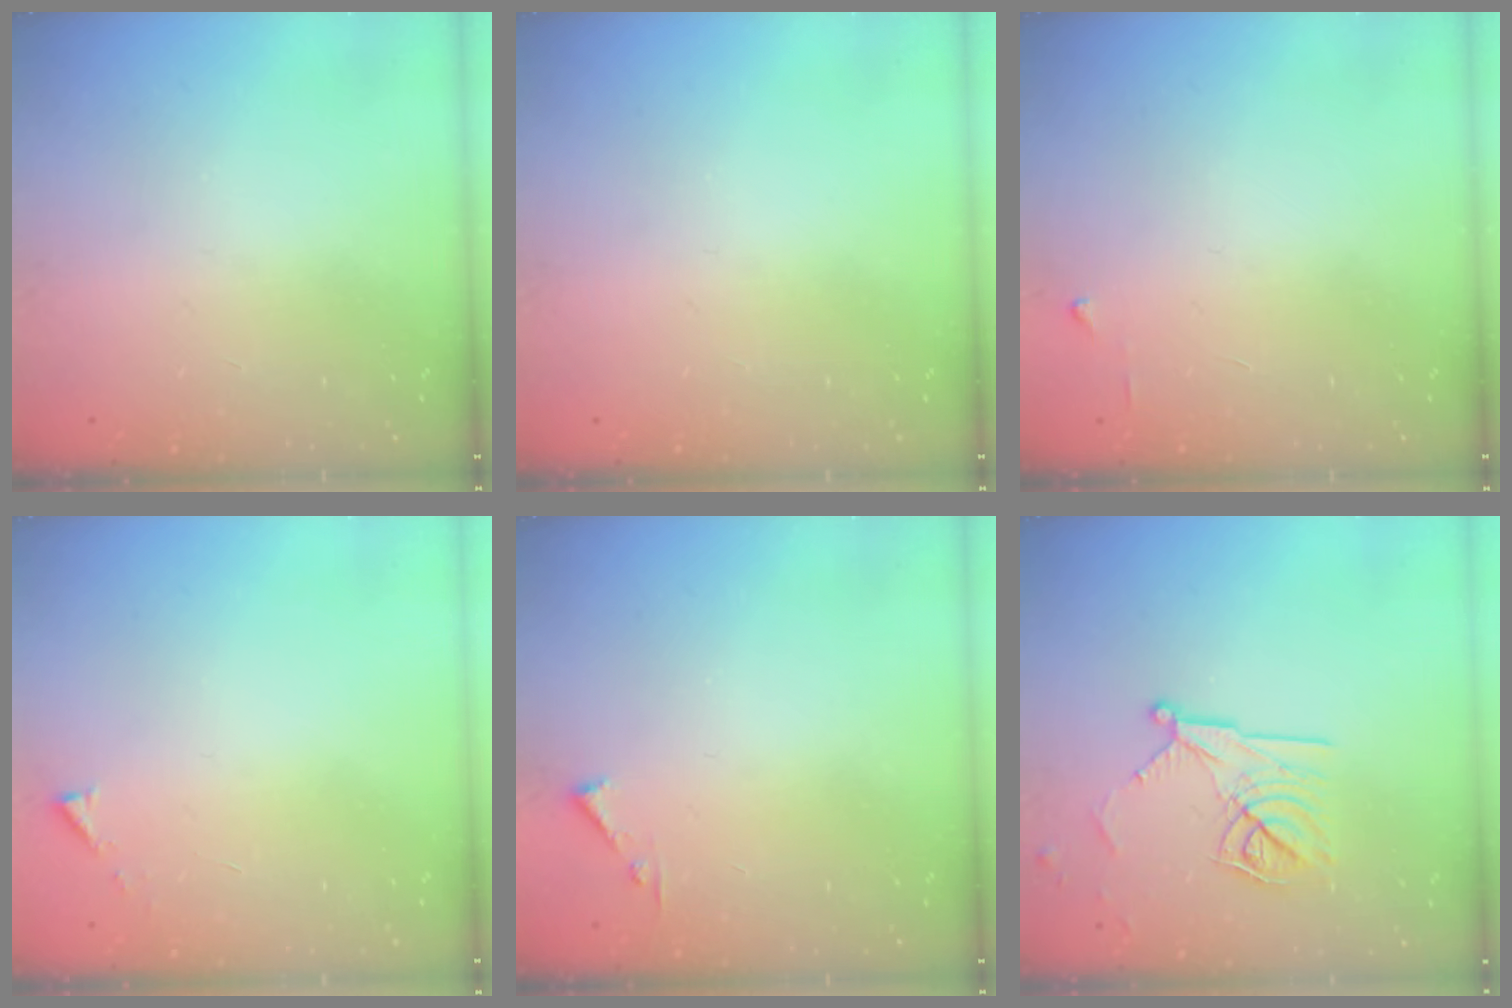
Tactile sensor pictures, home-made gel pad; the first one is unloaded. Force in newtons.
{"total": 0.0}
{"total": 3.7, "press": 3.6, "slide": 0.4}
{"total": 2.9, "press": 2.9, "slide": 0.4}
{"total": 3.6, "press": 3.6, "slide": 0.4}
{"total": 13.5, "press": 13.5, "slide": 0.2}